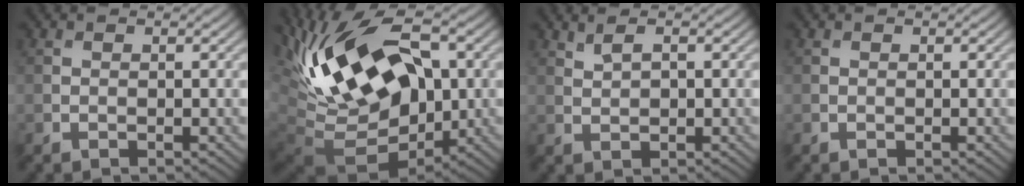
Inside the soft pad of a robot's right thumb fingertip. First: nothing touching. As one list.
[{"total": 18.0, "force": [2.5, 10.3, 14.5], "torque": [-0.269, 0.001, 0.053]}, {"total": 1.9, "force": [1.1, 0.7, 1.4], "torque": [-0.032, -0.001, 0.026]}, {"total": 0.0}]